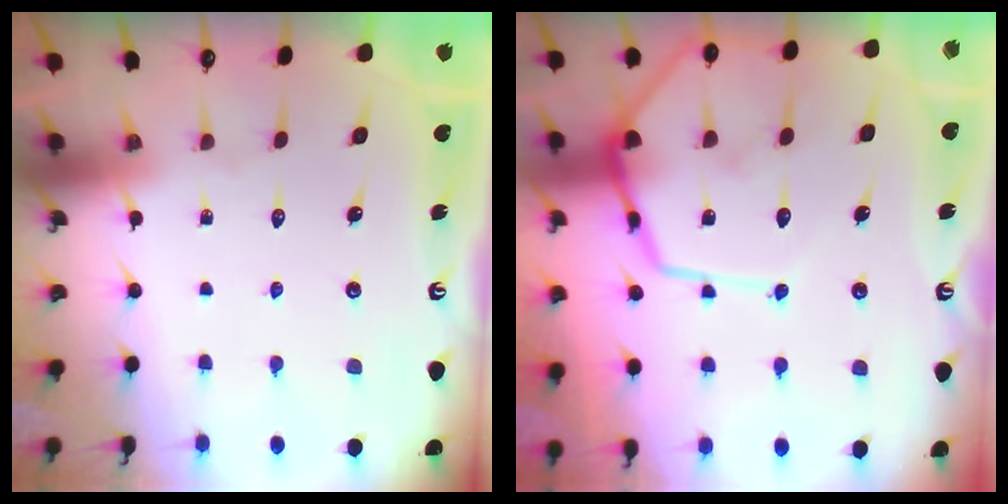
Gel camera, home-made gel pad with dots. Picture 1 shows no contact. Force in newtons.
{"total": 14.6, "press": 14.6, "slide": 1.3}